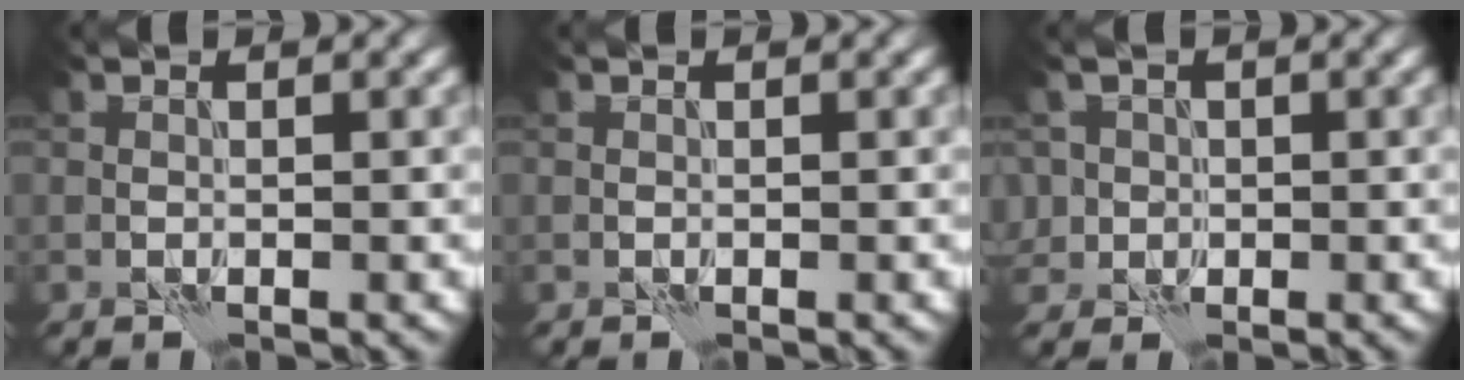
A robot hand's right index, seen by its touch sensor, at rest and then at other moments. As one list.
[{"total": 0.0}, {"total": 3.3, "force": [0.0, 3.2, 0.9], "torque": [-0.015, 0.021, -0.012]}]